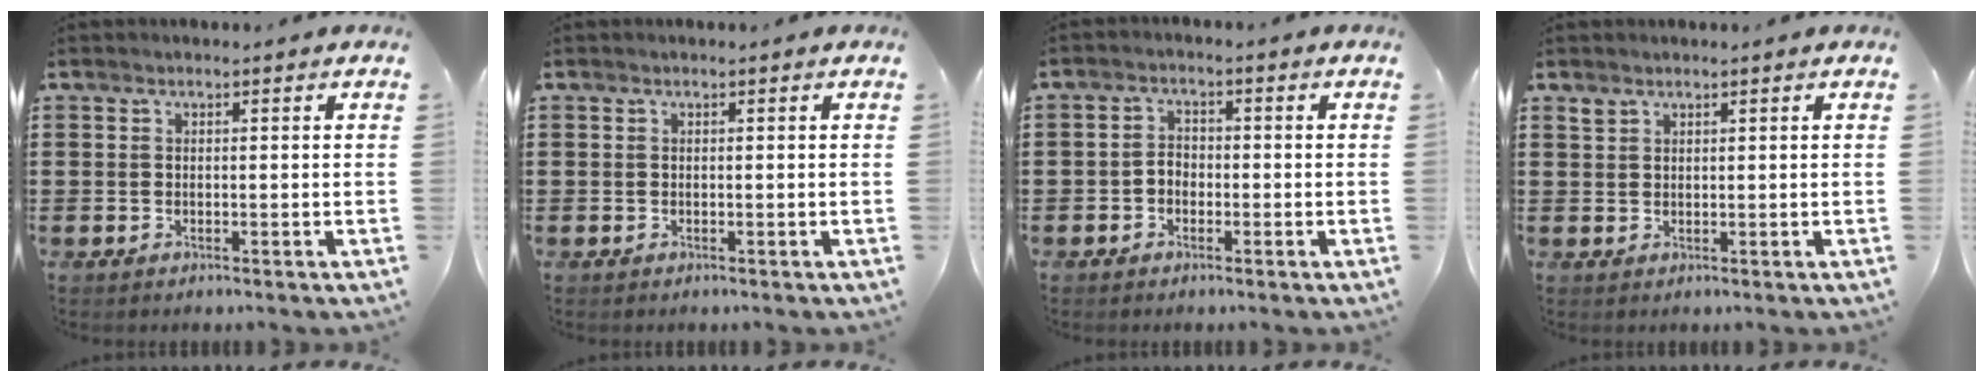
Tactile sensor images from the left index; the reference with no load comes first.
{"total": 0.0}
{"total": 2.0, "force": [-0.9, 1.5, 0.9], "torque": [-0.022, 0.005, -0.022]}
{"total": 1.2, "force": [1.0, 0.6, 0.1], "torque": [-0.006, 0.002, 0.021]}